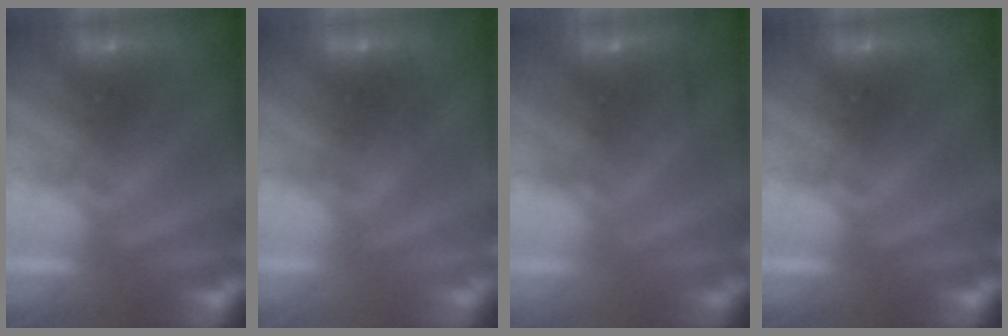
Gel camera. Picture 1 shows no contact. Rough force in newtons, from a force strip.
{"total": 2.7}
{"total": 2.2}
{"total": 0.0}